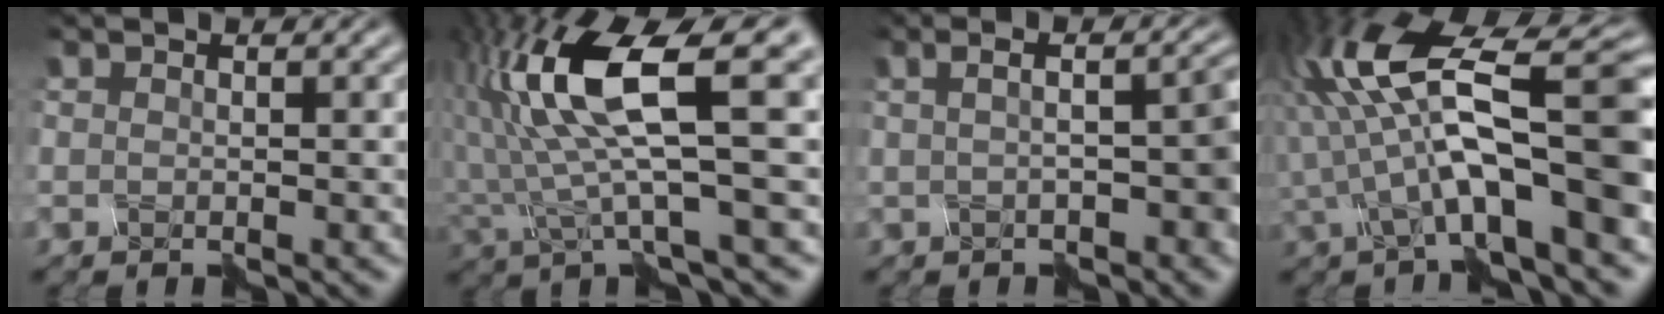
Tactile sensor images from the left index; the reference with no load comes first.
{"total": 10.4, "force": [2.1, 2.6, 9.8], "torque": [-0.192, 0.009, 0.046]}
{"total": 4.4, "force": [-0.8, 1.3, 4.1], "torque": [-0.042, 0.011, -0.011]}
{"total": 11.7, "force": [-1.3, 3.6, 11.0], "torque": [-0.190, 0.036, -0.029]}